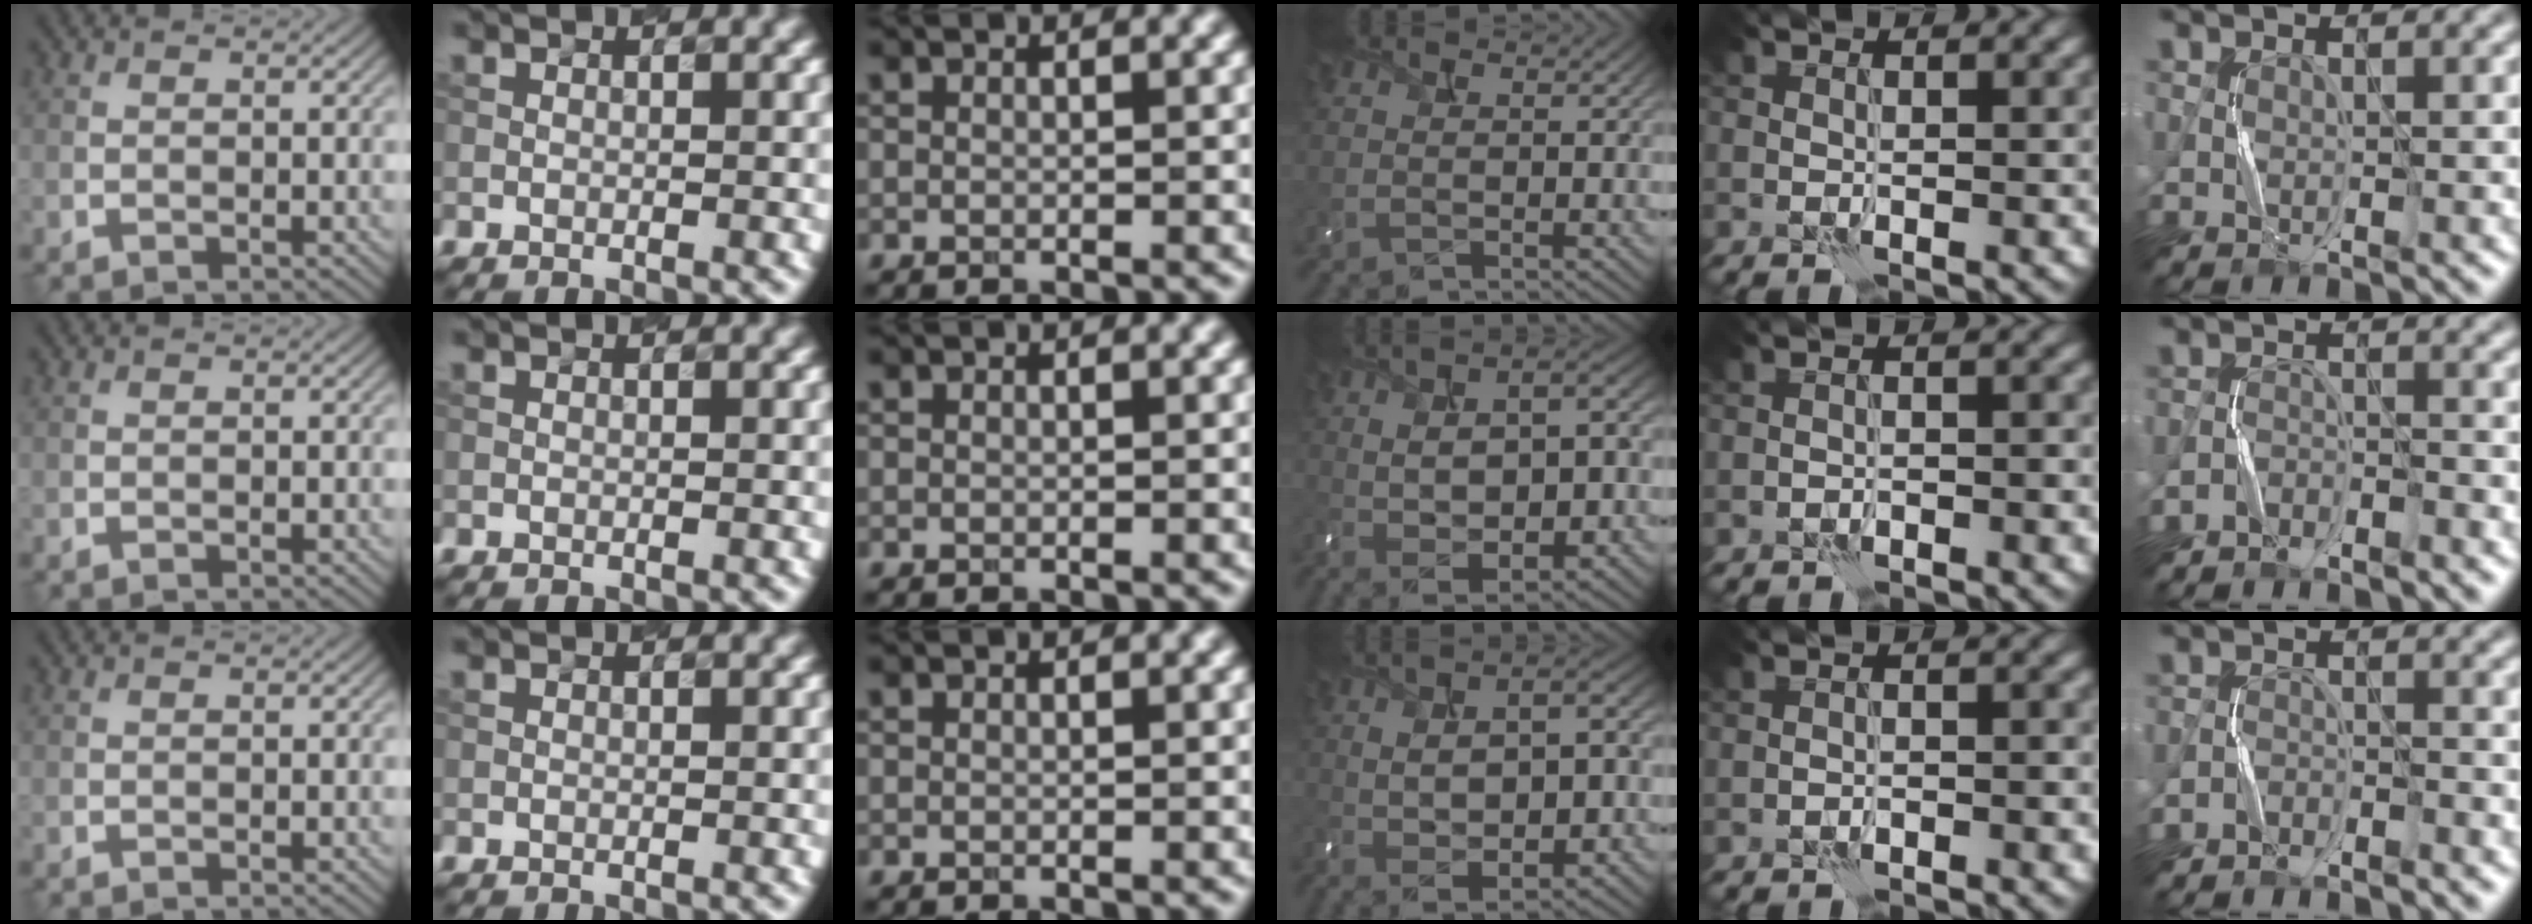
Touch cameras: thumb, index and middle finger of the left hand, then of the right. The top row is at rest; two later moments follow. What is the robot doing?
{"motion": "squeeze", "object": "bubble wrap"}